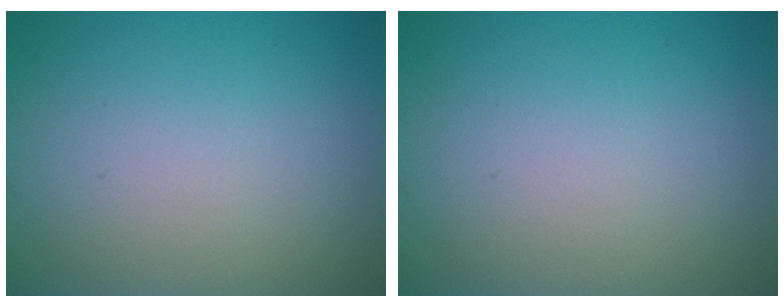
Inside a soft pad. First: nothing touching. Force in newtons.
{"total": 0.0}